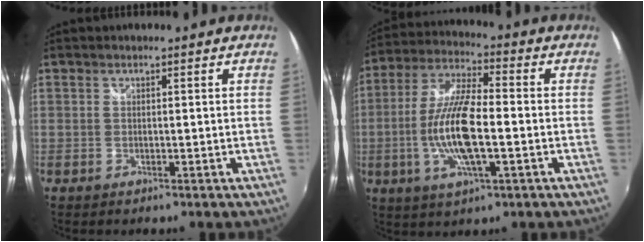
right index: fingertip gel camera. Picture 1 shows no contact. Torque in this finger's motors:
{"motor_torque": [2.03, -0.11, 1.06, 0.21]}